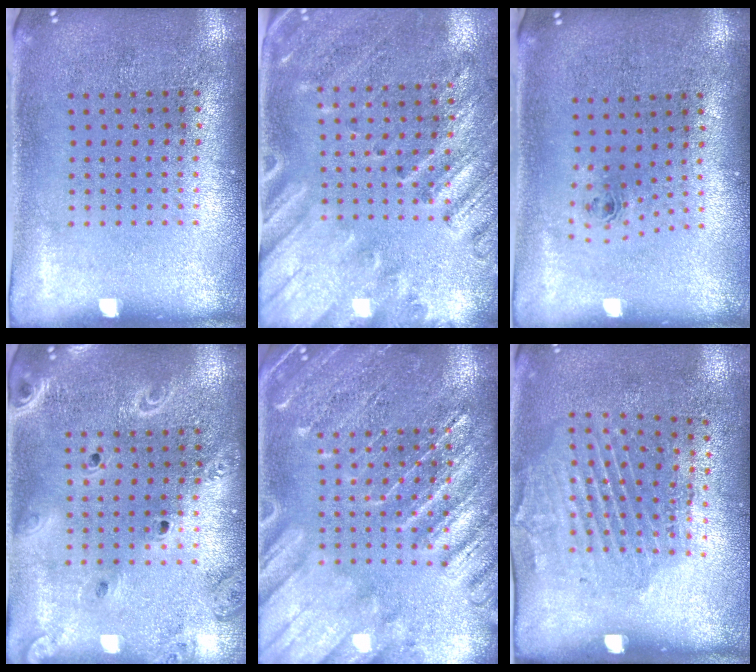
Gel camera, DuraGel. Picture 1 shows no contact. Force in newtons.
{"total": 2.4, "press": 2.0, "slide": 1.5}
{"total": 0.8, "press": 0.4, "slide": 0.7}
{"total": 2.2, "press": 2.0, "slide": 0.9}
{"total": 4.7, "press": 4.7, "slide": 0.6}
{"total": 2.0, "press": 1.2, "slide": 1.6}